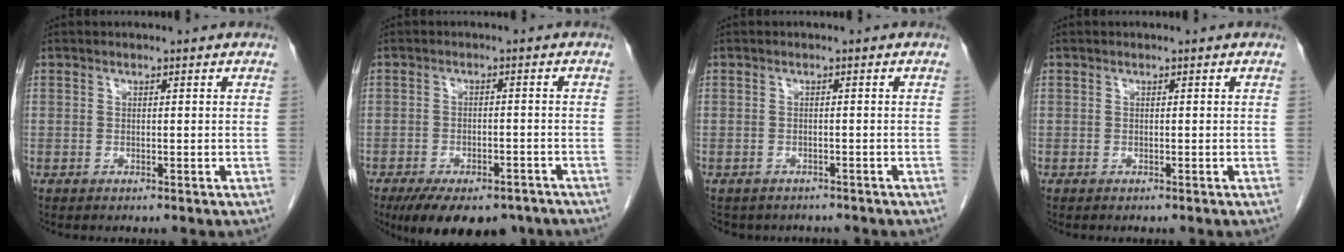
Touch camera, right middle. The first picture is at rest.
{"total": 13.0, "force": [-9.7, 5.7, 6.5], "torque": [-0.108, -0.006, -0.134]}
{"total": 4.5, "force": [-3.9, 2.2, 0.6], "torque": [-0.010, 0.005, -0.046]}
{"total": 0.0}